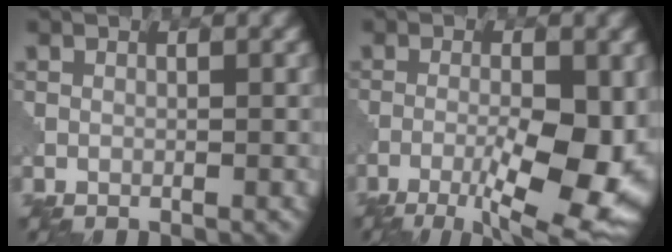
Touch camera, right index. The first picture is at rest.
{"total": 10.9, "force": [-3.9, 3.5, 9.5], "torque": [-0.156, -0.015, -0.053]}